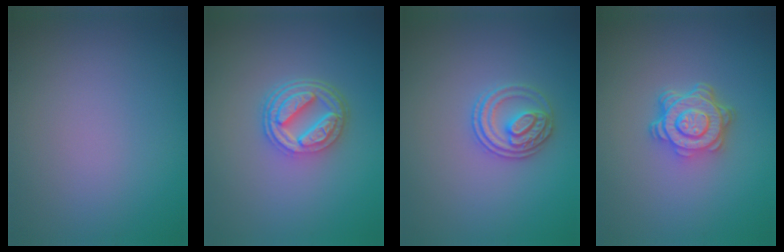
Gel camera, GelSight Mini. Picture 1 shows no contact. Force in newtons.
{"total": 4.6, "press": 3.4, "slide": 3.2}
{"total": 2.7, "press": 2.6, "slide": 0.7}
{"total": 4.7, "press": 3.5, "slide": 3.1}